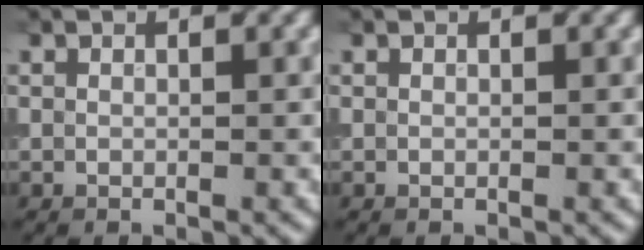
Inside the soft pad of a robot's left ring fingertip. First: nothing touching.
{"total": 0.0}